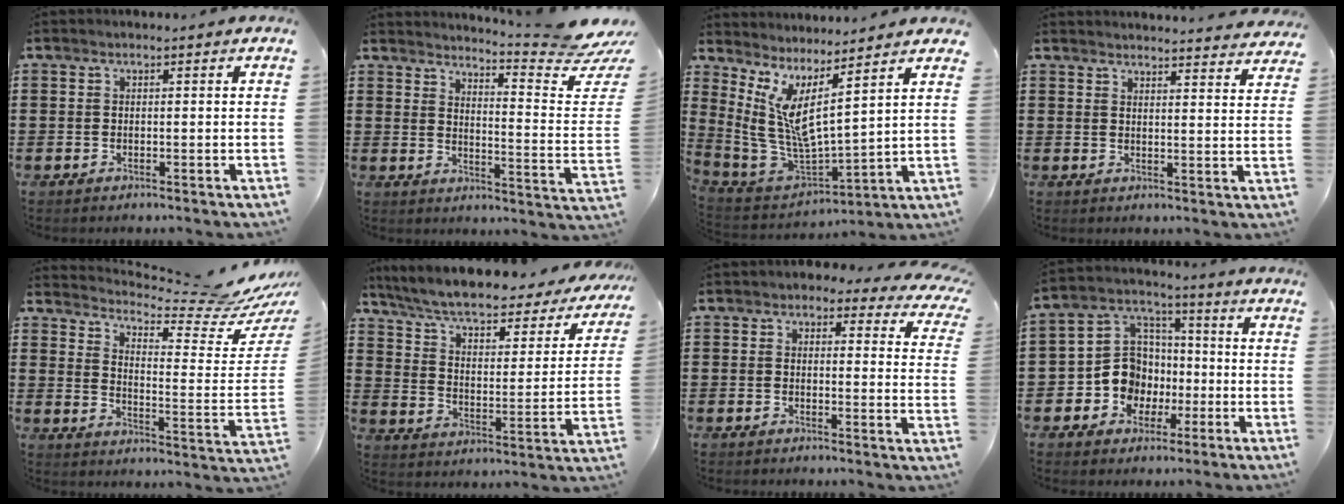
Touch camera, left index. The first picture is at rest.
{"total": 5.7, "force": [4.9, -0.9, 2.7], "torque": [-0.052, -0.056, 0.073]}
{"total": 6.8, "force": [2.2, 1.8, 6.2], "torque": [-0.163, -0.060, 0.029]}
{"total": 3.3, "force": [3.2, -0.6, 0.2], "torque": [-0.008, -0.022, 0.057]}
{"total": 6.8, "force": [6.0, 0.8, 3.0], "torque": [-0.067, -0.062, 0.098]}
{"total": 6.3, "force": [5.3, 1.1, 3.2], "torque": [-0.086, -0.039, 0.085]}
{"total": 3.0, "force": [2.3, 1.5, 1.1], "torque": [-0.027, -0.004, 0.038]}
{"total": 9.8, "force": [-1.9, 9.0, 3.4], "torque": [-0.119, 0.007, -0.034]}